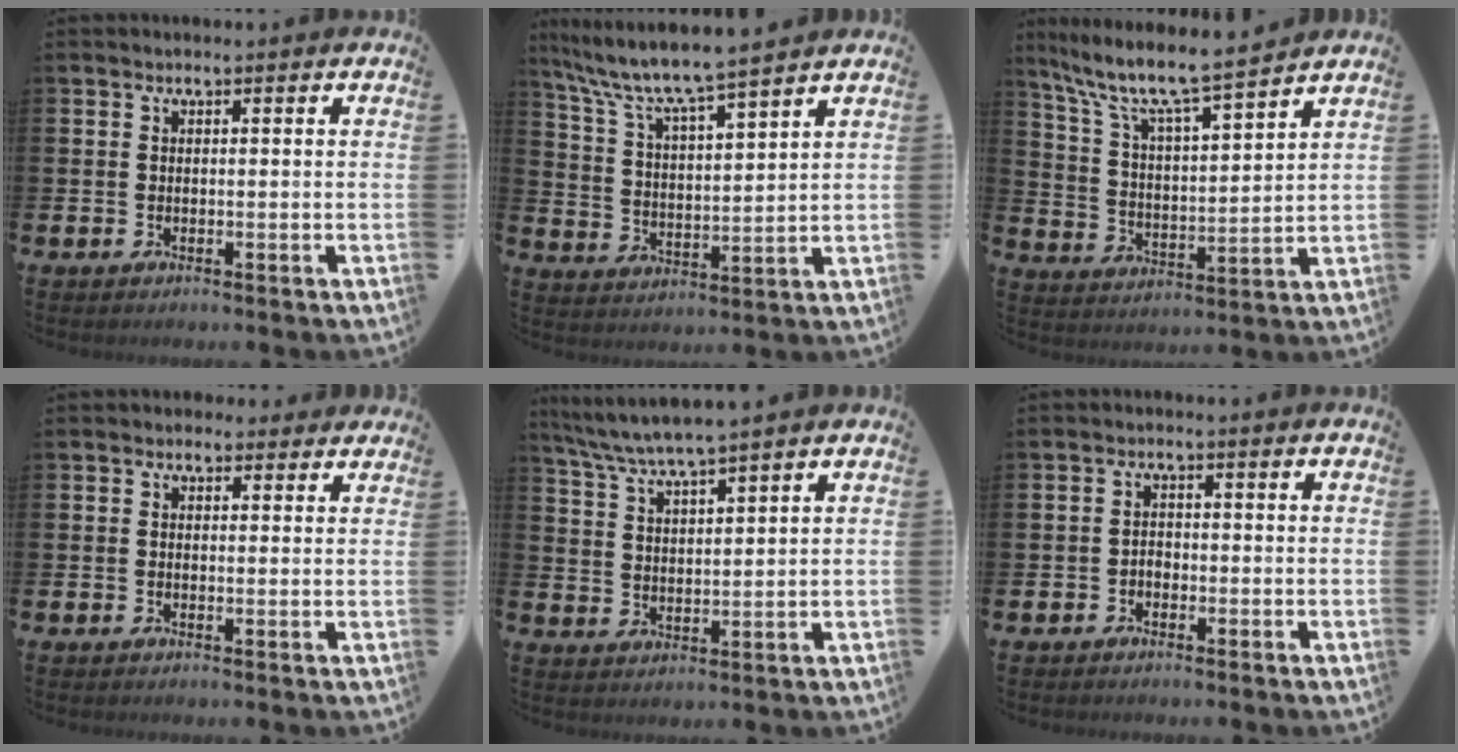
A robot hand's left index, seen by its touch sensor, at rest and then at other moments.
{"total": 7.3, "force": [6.8, 0.2, 2.7], "torque": [-0.082, -0.046, 0.113]}
{"total": 8.7, "force": [7.9, 0.5, 3.6], "torque": [-0.106, -0.055, 0.130]}
{"total": 1.7, "force": [1.4, 1.0, 0.0], "torque": [0.008, 0.002, 0.023]}
{"total": 5.4, "force": [5.1, -0.5, 1.6], "torque": [-0.052, -0.027, 0.090]}
{"total": 1.3, "force": [-0.9, 0.9, 0.4], "torque": [-0.009, 0.002, -0.019]}